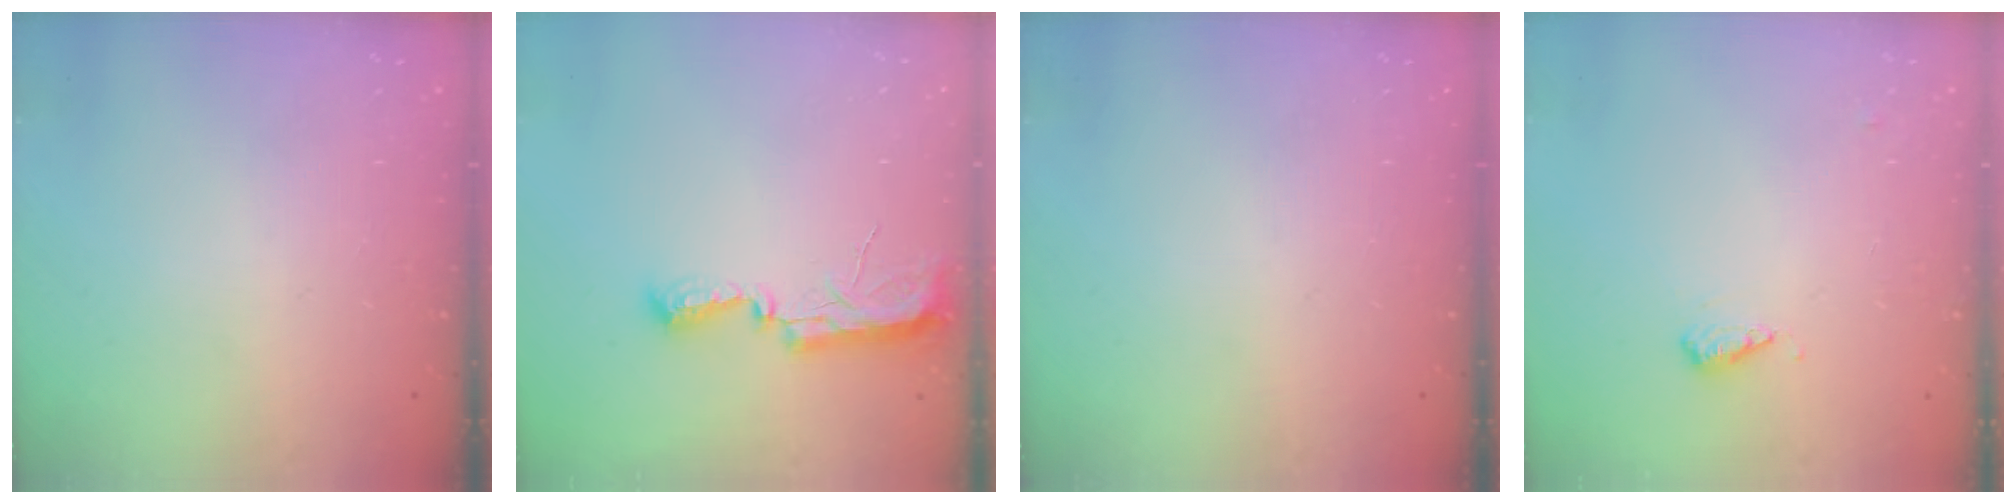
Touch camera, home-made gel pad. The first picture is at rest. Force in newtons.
{"total": 9.8, "press": 8.8, "slide": 4.4}
{"total": 0.0}
{"total": 8.3, "press": 8.3, "slide": 0.9}